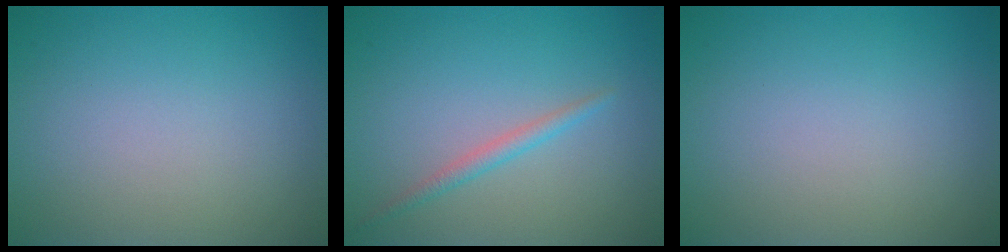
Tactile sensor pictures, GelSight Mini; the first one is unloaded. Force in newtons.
{"total": 1.4, "press": 1.4, "slide": 0.1}
{"total": 0.0}